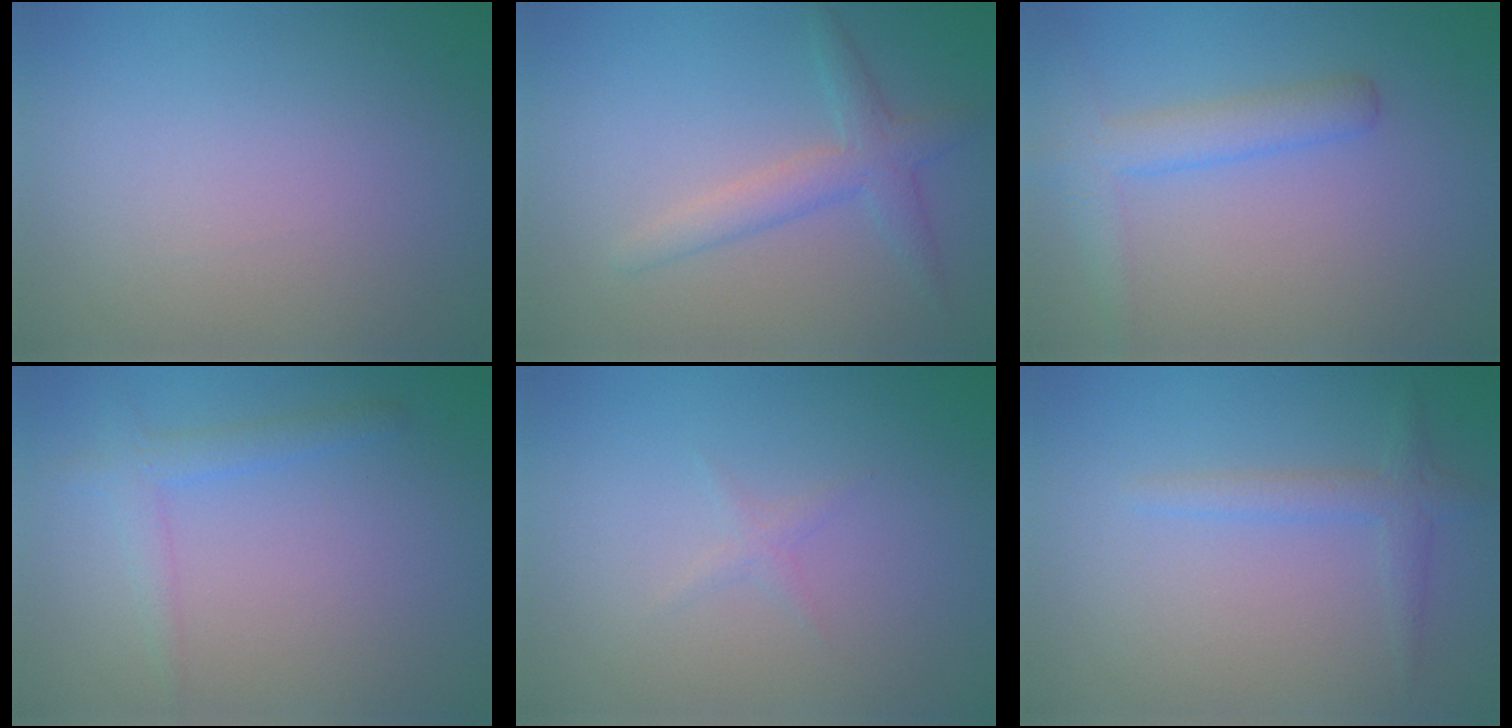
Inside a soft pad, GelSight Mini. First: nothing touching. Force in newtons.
{"total": 3.0, "press": 3.0, "slide": 0.1}
{"total": 3.3, "press": 3.3, "slide": 0.1}
{"total": 2.2, "press": 2.2, "slide": 0.0}
{"total": 0.7, "press": 0.7, "slide": 0.0}
{"total": 1.9, "press": 1.9, "slide": 0.1}